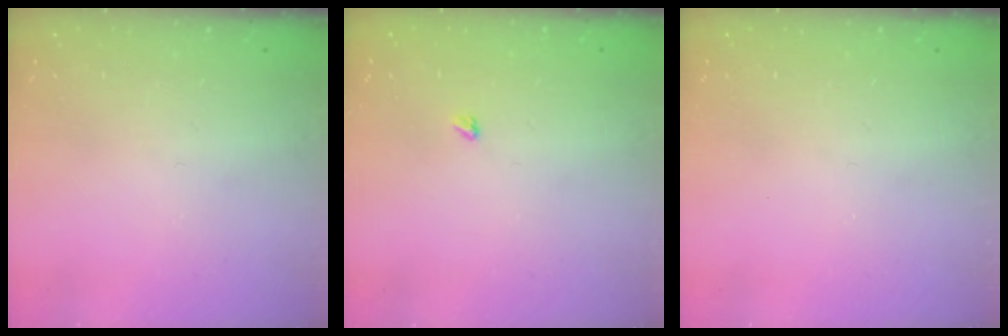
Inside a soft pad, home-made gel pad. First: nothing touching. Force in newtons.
{"total": 2.4, "press": 2.4, "slide": 0.4}
{"total": 0.0}